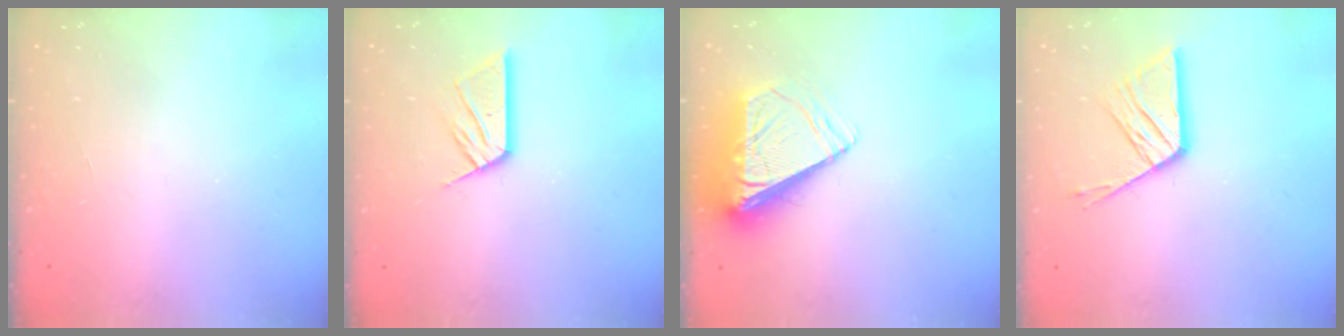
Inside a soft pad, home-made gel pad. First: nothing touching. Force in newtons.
{"total": 10.8, "press": 10.7, "slide": 0.9}
{"total": 9.4, "press": 9.3, "slide": 1.3}
{"total": 11.4, "press": 11.4, "slide": 0.8}